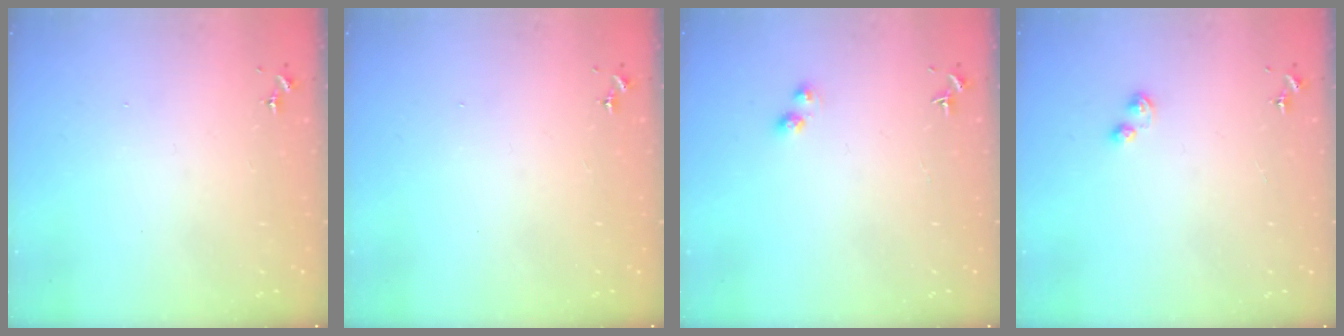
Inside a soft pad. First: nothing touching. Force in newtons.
{"total": 0.0}
{"total": 3.0, "press": 3.0, "slide": 0.4}
{"total": 2.9, "press": 2.8, "slide": 0.7}